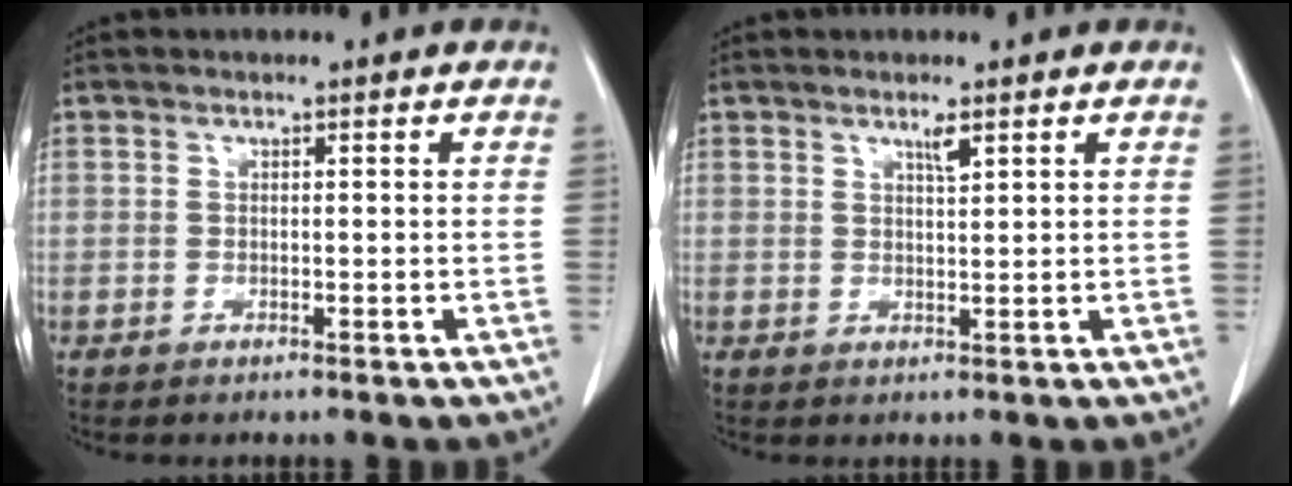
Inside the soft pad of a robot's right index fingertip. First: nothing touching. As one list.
[{"total": 1.7, "force": [1.1, 0.1, 1.3], "torque": [-0.025, -0.003, 0.021]}]